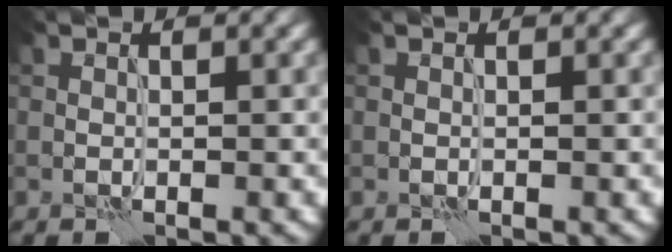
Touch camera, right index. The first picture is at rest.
{"total": 0.0}